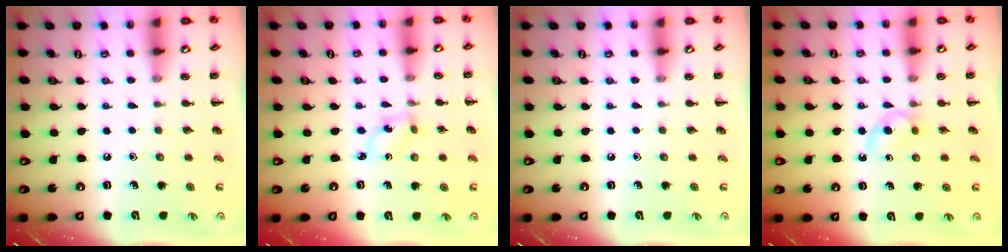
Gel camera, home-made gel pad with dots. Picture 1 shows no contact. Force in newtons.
{"total": 1.9, "press": 1.8, "slide": 0.7}
{"total": 0.0}
{"total": 3.0, "press": 2.8, "slide": 1.1}